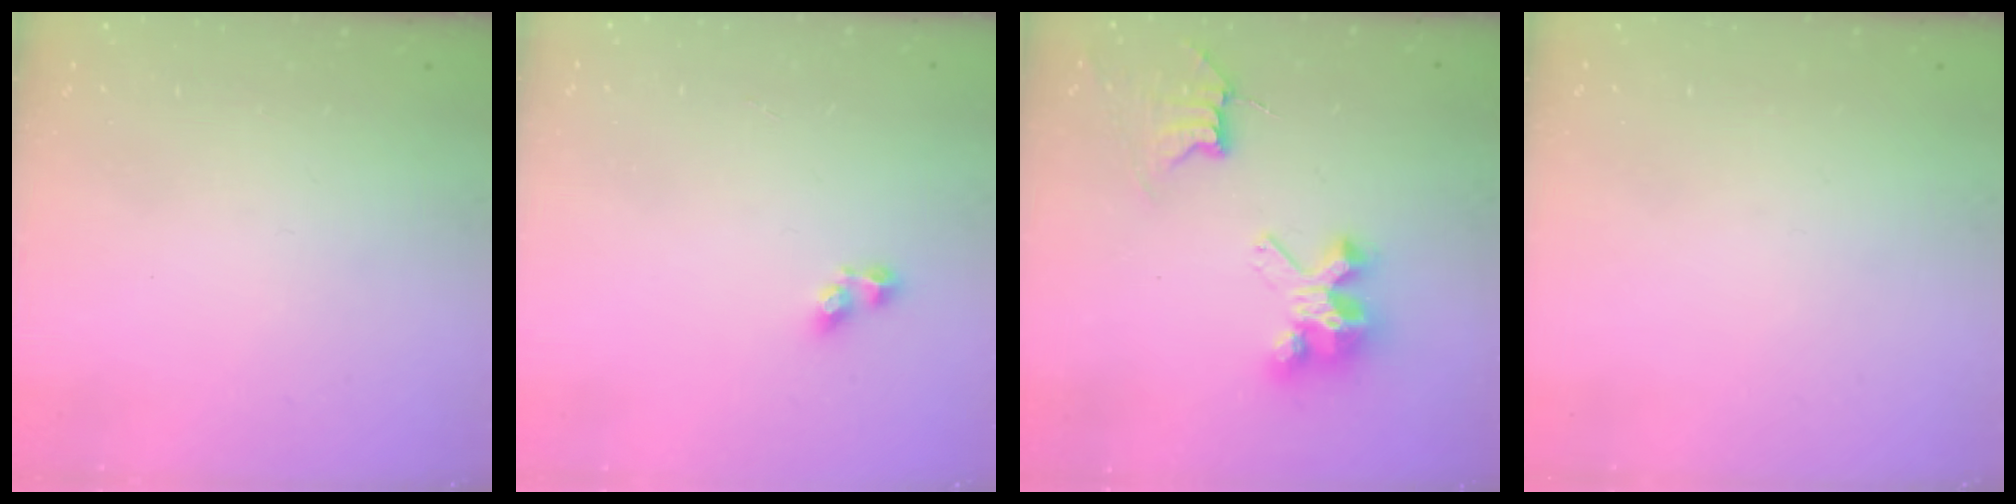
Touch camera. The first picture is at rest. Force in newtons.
{"total": 3.3, "press": 3.1, "slide": 1.2}
{"total": 8.2, "press": 8.2, "slide": 0.7}
{"total": 0.0}